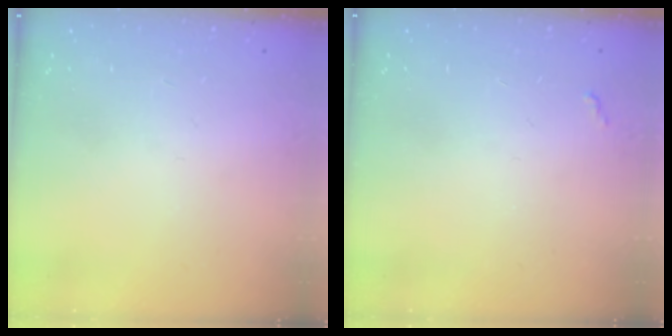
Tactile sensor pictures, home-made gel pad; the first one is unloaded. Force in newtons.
{"total": 2.8, "press": 2.8, "slide": 0.4}